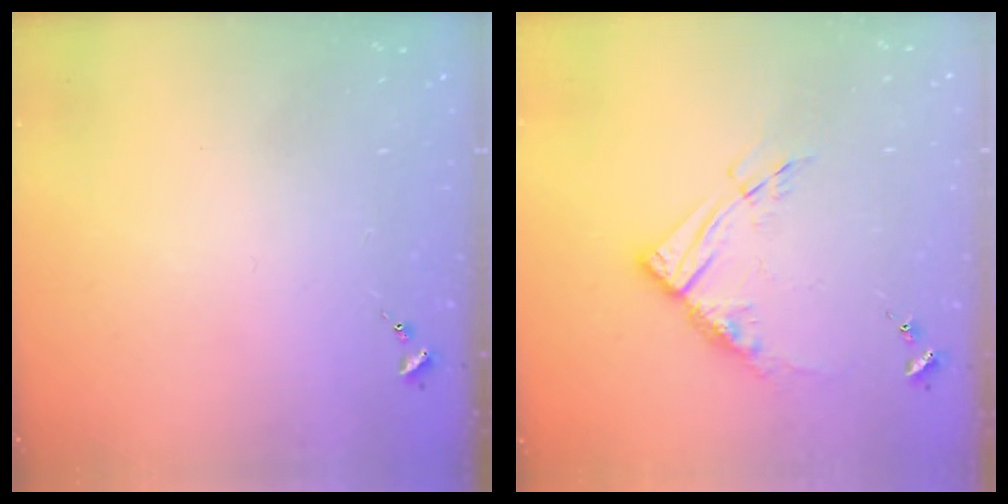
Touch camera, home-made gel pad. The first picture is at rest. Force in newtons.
{"total": 11.2, "press": 11.1, "slide": 1.1}